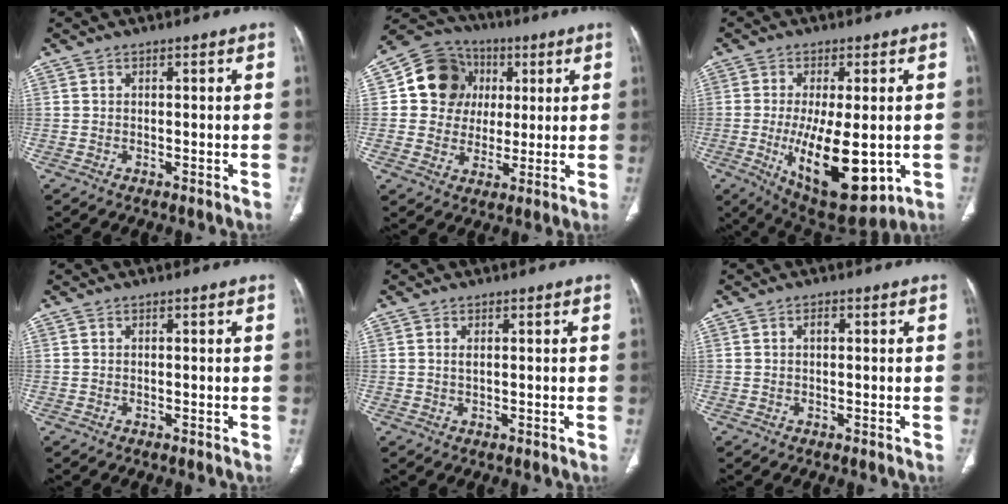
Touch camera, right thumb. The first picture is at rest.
{"total": 13.6, "force": [3.1, 12.1, 5.2], "torque": [-0.052, 0.007, 0.049]}
{"total": 16.7, "force": [-3.1, 6.8, 14.9], "torque": [-0.237, -0.024, -0.027]}
{"total": 0.0}
{"total": 1.0, "force": [0.3, 0.3, 0.9], "torque": [-0.021, 0.001, 0.005]}
{"total": 1.0, "force": [0.2, 0.6, 0.8], "torque": [-0.012, 0.003, 0.002]}